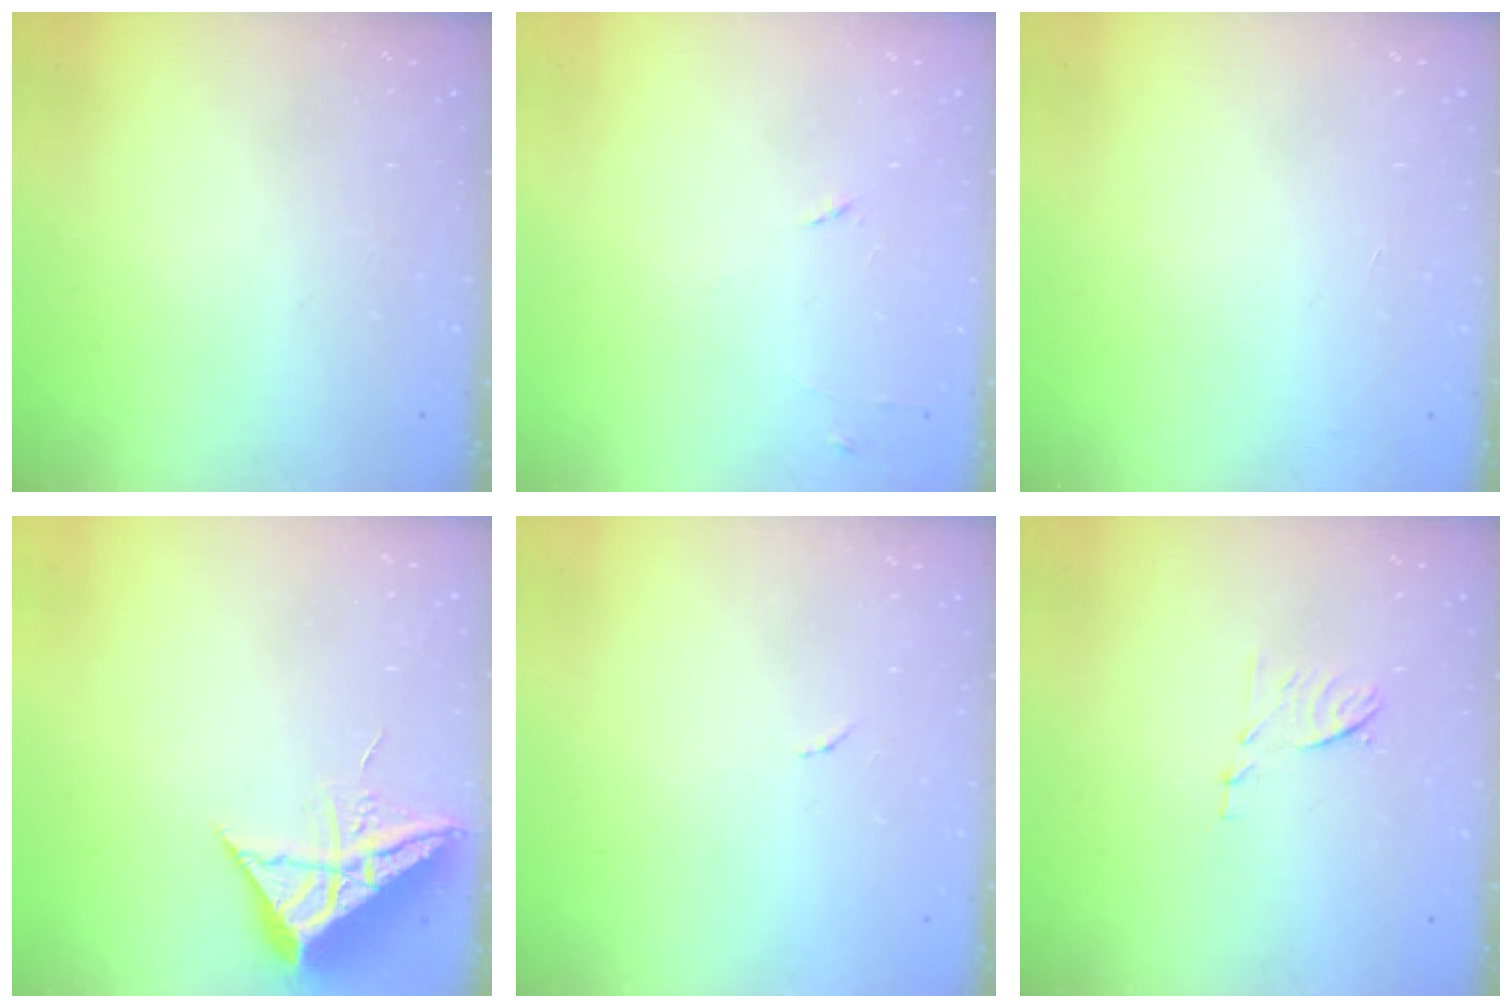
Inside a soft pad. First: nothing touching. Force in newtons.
{"total": 5.3, "press": 5.2, "slide": 0.8}
{"total": 2.9, "press": 2.9, "slide": 0.1}
{"total": 10.0, "press": 9.9, "slide": 0.8}
{"total": 3.3, "press": 3.3, "slide": 0.1}
{"total": 6.9, "press": 6.8, "slide": 1.0}